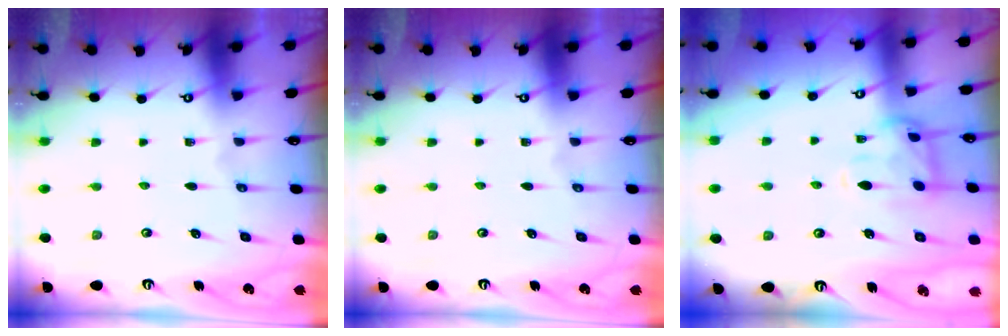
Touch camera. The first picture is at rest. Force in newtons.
{"total": 0.0}
{"total": 2.6, "press": 2.5, "slide": 0.7}